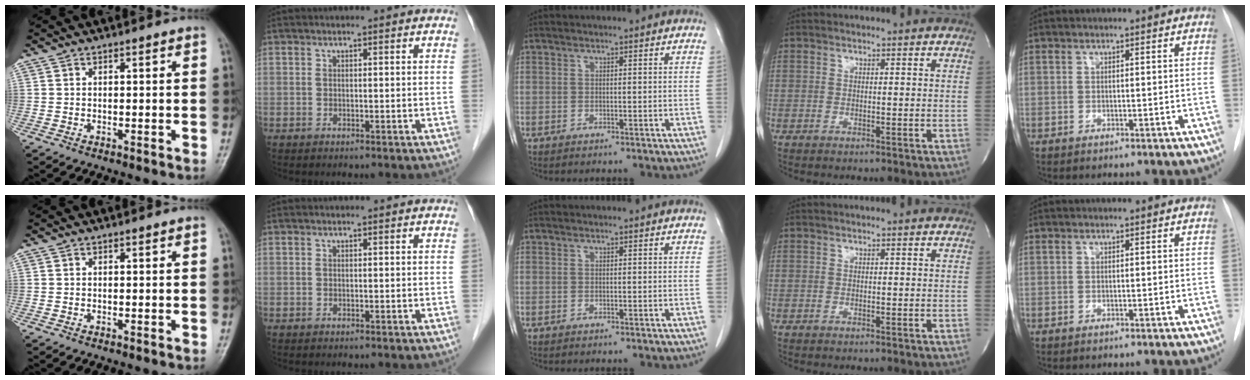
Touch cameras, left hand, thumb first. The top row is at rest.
{}